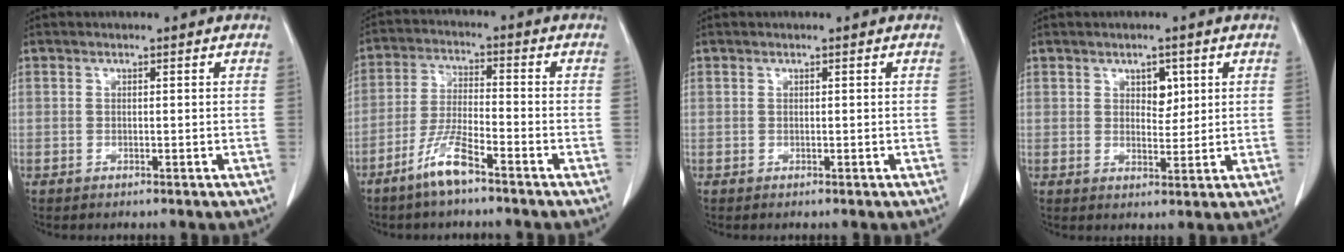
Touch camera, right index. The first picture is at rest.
{"total": 7.0, "force": [-4.8, 0.7, 5.1], "torque": [-0.107, -0.009, -0.095]}
{"total": 0.0}
{"total": 3.1, "force": [1.3, 1.9, 2.1], "torque": [-0.027, 0.000, 0.020]}